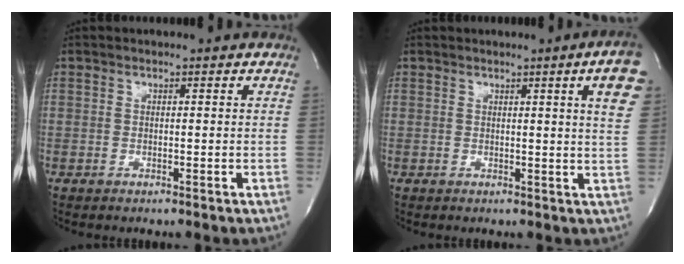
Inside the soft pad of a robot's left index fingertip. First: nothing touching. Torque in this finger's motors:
{"motor_torque": [0.54, -0.31, 0.12, 0.06]}